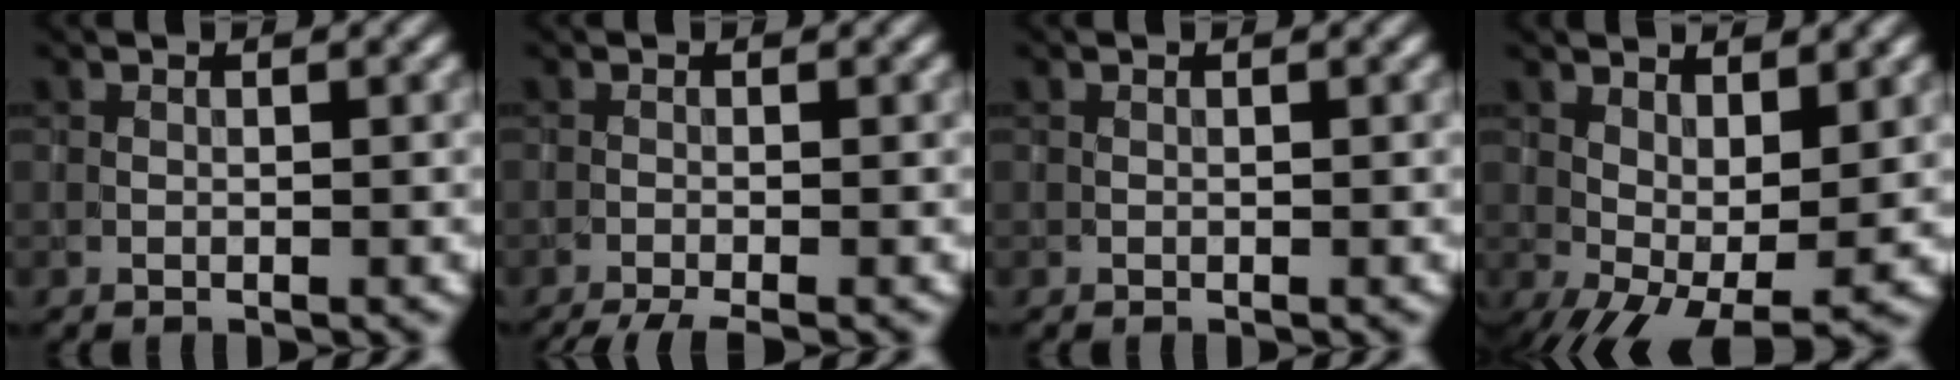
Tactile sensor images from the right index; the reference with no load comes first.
{"total": 3.3, "force": [-2.6, 0.5, 1.9], "torque": [-0.029, -0.007, -0.049]}
{"total": 0.0}
{"total": 6.4, "force": [0.1, 2.8, 5.7], "torque": [-0.098, -0.003, 0.009]}